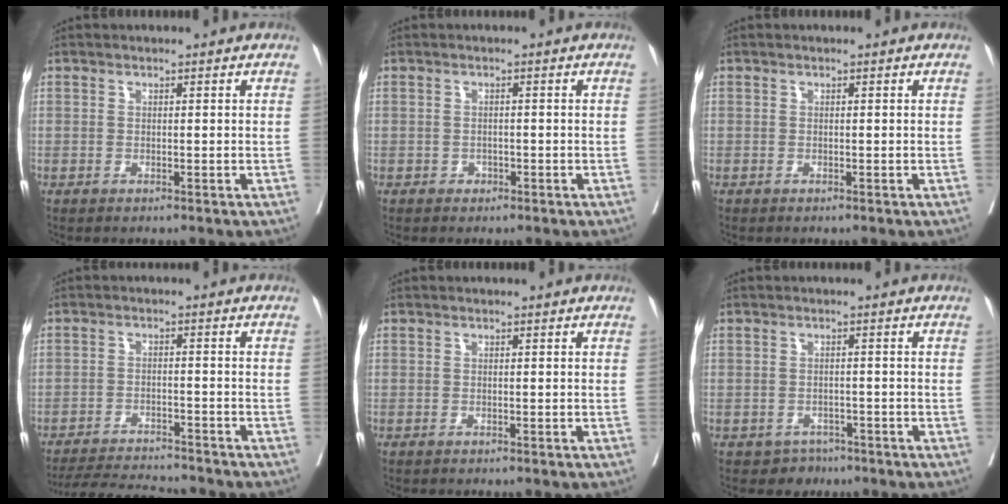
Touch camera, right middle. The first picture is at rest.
{"total": 0.9, "force": [-0.6, 0.7, 0.2], "torque": [-0.002, 0.004, -0.010]}
{"total": 0.0}
{"total": 9.1, "force": [-8.9, 0.3, 1.8], "torque": [-0.031, -0.005, -0.142]}
{"total": 0.0}
{"total": 2.7, "force": [-1.8, 2.0, -0.1], "torque": [-0.002, 0.009, -0.025]}